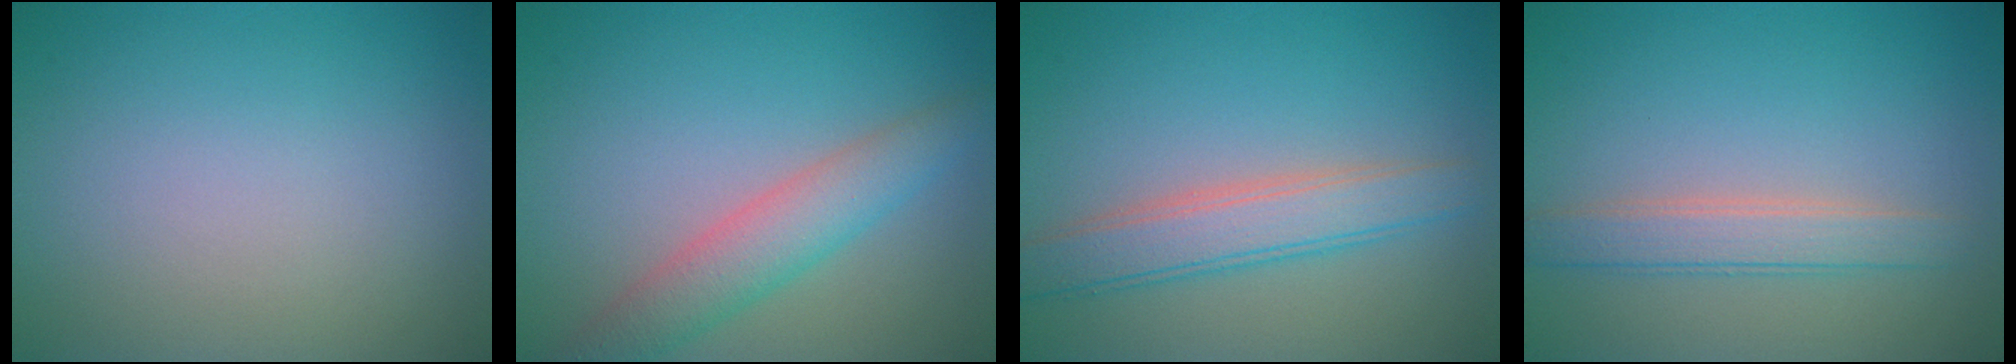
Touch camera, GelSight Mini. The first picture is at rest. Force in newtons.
{"total": 4.0, "press": 4.0, "slide": 0.2}
{"total": 4.1, "press": 4.1, "slide": 0.4}
{"total": 2.8, "press": 2.8, "slide": 0.3}